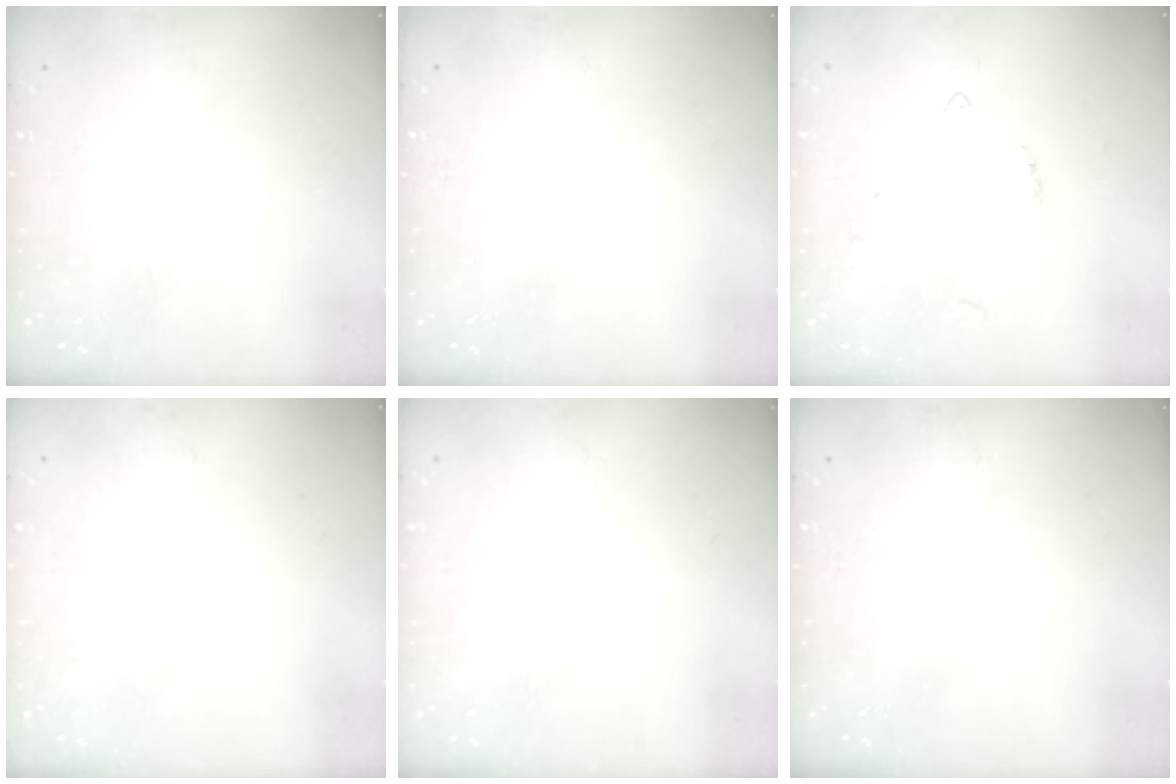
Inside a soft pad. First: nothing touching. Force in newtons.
{"total": 0.0}
{"total": 3.1, "press": 3.1, "slide": 0.5}
{"total": 0.0}
{"total": 1.8, "press": 1.8, "slide": 0.1}
{"total": 0.0}